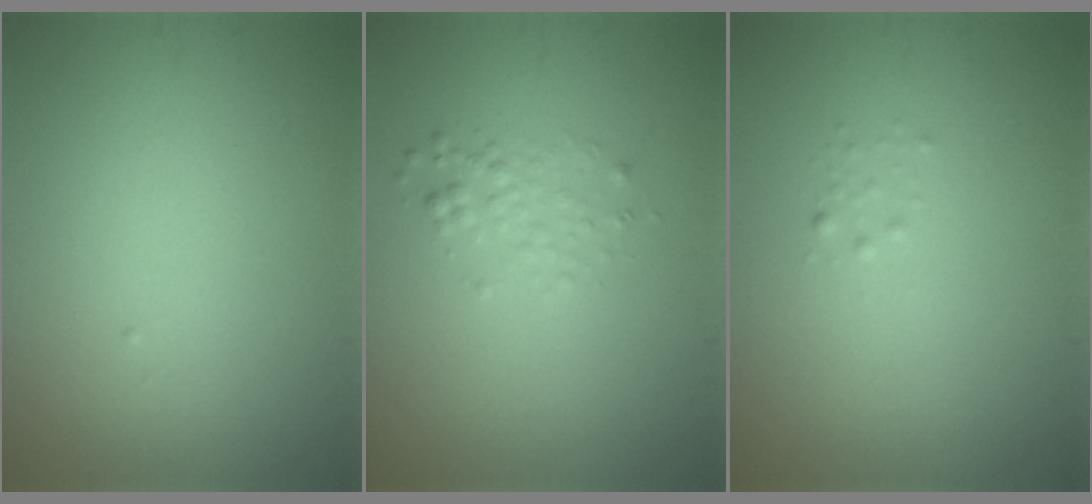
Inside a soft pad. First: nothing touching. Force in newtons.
{"total": 1.4, "press": 1.4, "slide": 0.1}
{"total": 0.6, "press": 0.6, "slide": 0.0}